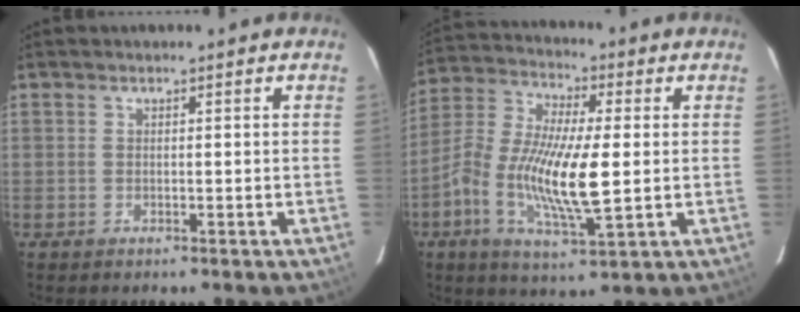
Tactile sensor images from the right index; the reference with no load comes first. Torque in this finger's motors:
{"motor_torque": [0.49, -0.11, 0.42, 0.21]}